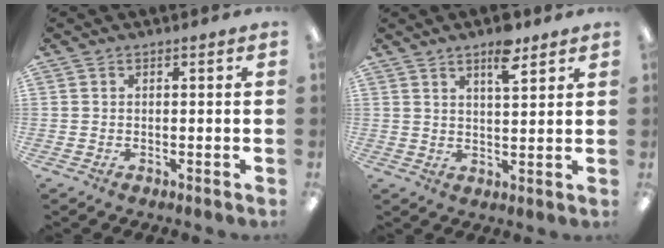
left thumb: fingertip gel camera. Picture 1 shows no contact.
{"total": 7.0, "force": [4.7, 2.2, 4.7], "torque": [-0.064, -0.024, 0.075]}